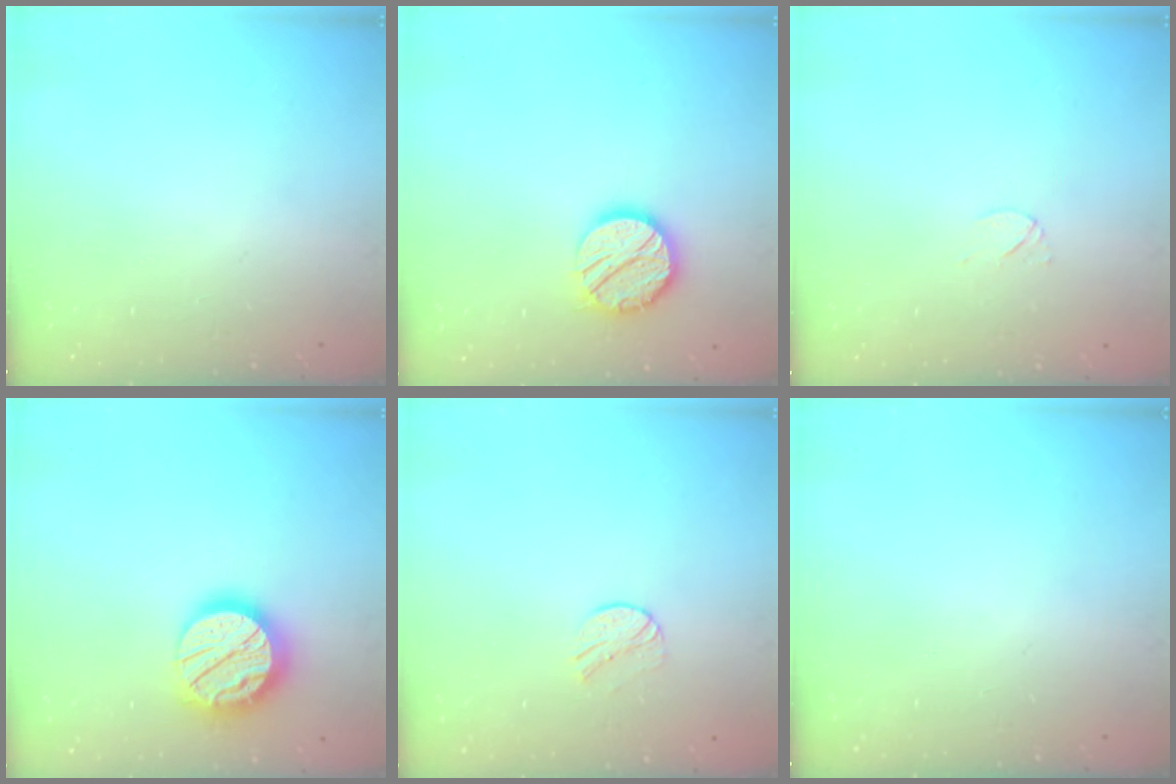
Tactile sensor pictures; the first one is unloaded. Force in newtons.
{"total": 13.3, "press": 13.3, "slide": 0.8}
{"total": 4.0, "press": 3.9, "slide": 0.7}
{"total": 18.7, "press": 18.7, "slide": 1.4}
{"total": 6.6, "press": 6.6, "slide": 0.7}
{"total": 0.0}